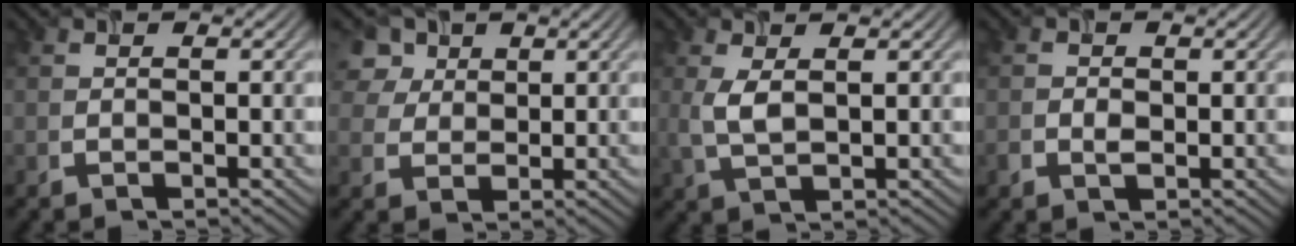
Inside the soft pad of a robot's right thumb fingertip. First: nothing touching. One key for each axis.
{"total": 5.5, "fx": 2.8, "fy": 4.2, "fz": 2.3, "tx": -0.070, "ty": -0.001, "tz": 0.058}
{"total": 3.6, "fx": 0.7, "fy": 1.6, "fz": 3.1, "tx": -0.080, "ty": 0.000, "tz": 0.018}
{"total": 1.6, "fx": -0.4, "fy": 1.3, "fz": 0.9, "tx": -0.021, "ty": -0.006, "tz": -0.007}